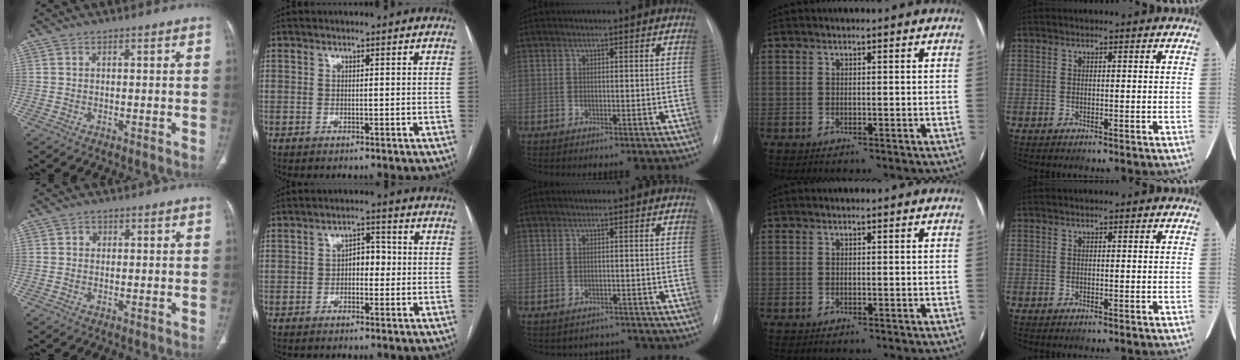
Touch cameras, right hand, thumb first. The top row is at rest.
{"thumb": {"total": 1.1, "force": [0.2, 1.0, 0.4], "torque": [0.000, 0.003, 0.001]}, "index": {"total": 3.4, "force": [-0.4, 2.0, 2.7], "torque": [-0.037, 0.016, -0.009]}, "middle": {"total": 3.9, "force": [-3.3, 2.1, 0.0], "torque": [0.004, 0.016, -0.037]}}